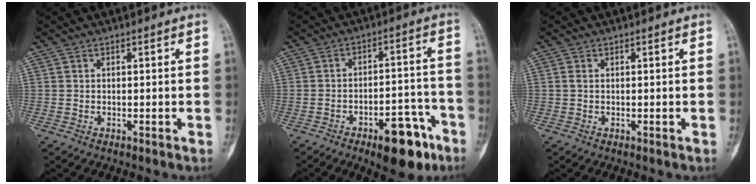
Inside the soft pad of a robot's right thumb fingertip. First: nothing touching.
{"total": 11.8, "force": [-7.0, 5.0, 8.1], "torque": [-0.081, 0.049, -0.099]}
{"total": 0.6, "force": [0.1, 0.4, 0.4], "torque": [-0.010, 0.000, 0.000]}